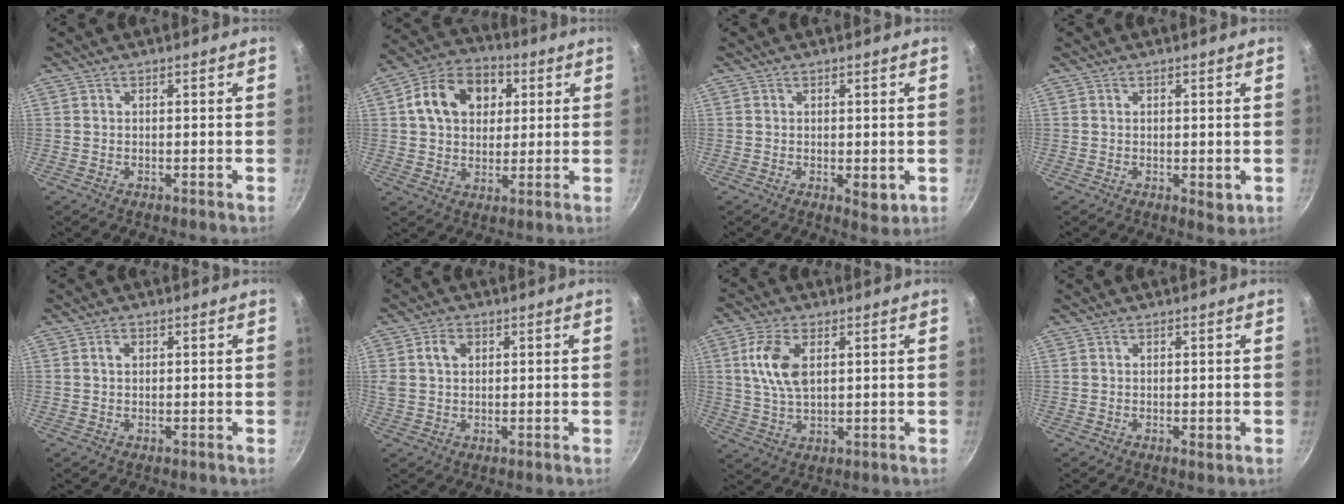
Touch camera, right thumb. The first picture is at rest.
{"total": 14.1, "force": [3.8, 10.6, 8.6], "torque": [-0.122, 0.016, 0.048]}
{"total": 3.2, "force": [-0.3, 1.5, 2.7], "torque": [-0.038, -0.010, -0.001]}
{"total": 2.2, "force": [0.0, 1.1, 1.8], "torque": [-0.025, -0.007, 0.003]}
{"total": 1.3, "force": [0.3, 1.0, 0.8], "torque": [-0.013, 0.004, 0.005]}
{"total": 4.2, "force": [1.2, 3.1, 2.6], "torque": [-0.040, 0.004, 0.019]}
{"total": 8.8, "force": [2.2, 4.6, 7.1], "torque": [-0.138, -0.001, 0.043]}
{"total": 0.7, "force": [0.0, 0.3, 0.6], "torque": [-0.007, -0.002, 0.000]}